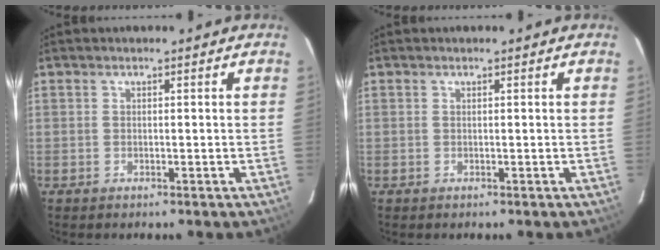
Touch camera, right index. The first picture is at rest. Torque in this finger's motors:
{"motor_torque": [0.10, -0.09, -0.03, 0.01]}